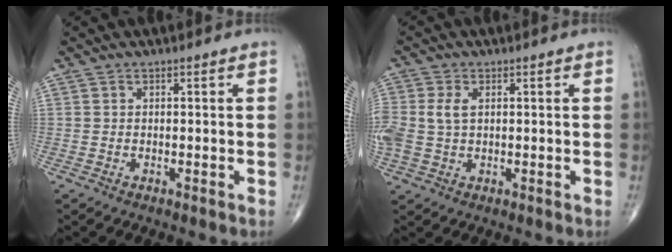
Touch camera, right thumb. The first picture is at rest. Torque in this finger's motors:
{"motor_torque": [0.62, 0.56, 0.66, 0.14, 0.20]}